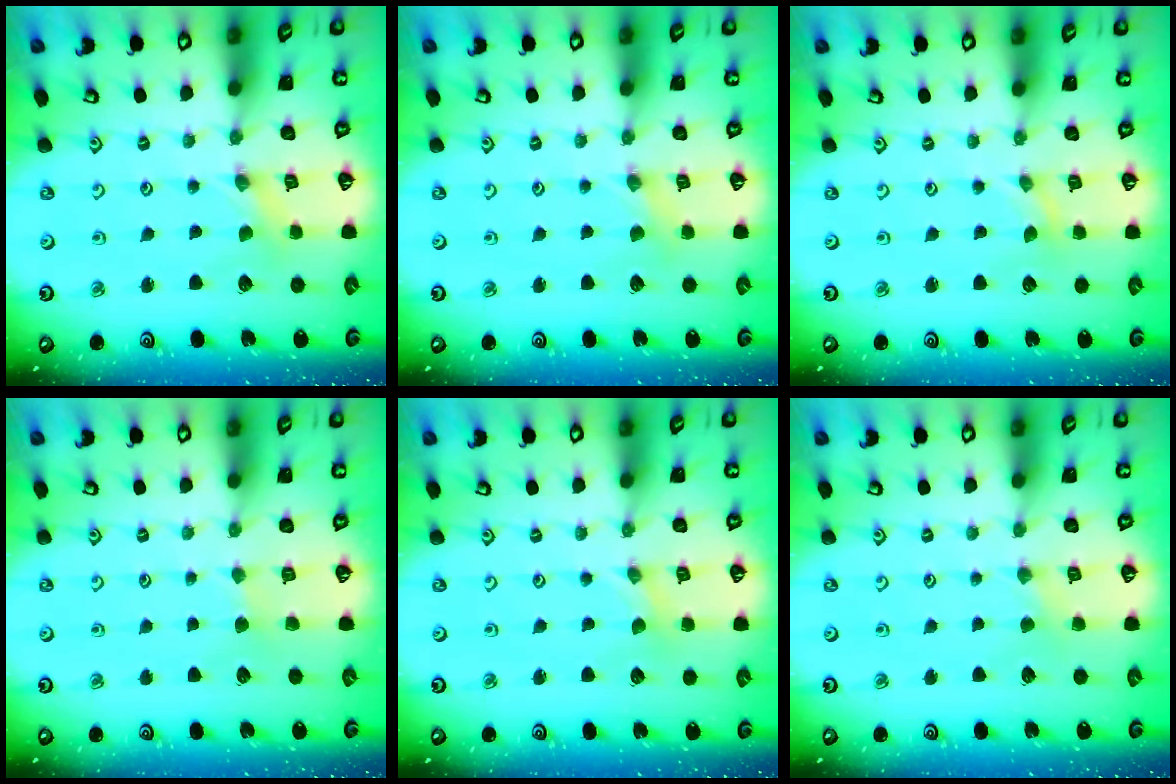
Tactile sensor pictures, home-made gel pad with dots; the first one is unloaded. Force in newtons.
{"total": 2.9, "press": 2.9, "slide": 0.6}
{"total": 0.0}
{"total": 2.2, "press": 2.2, "slide": 0.4}
{"total": 0.0}
{"total": 1.4, "press": 1.4, "slide": 0.3}